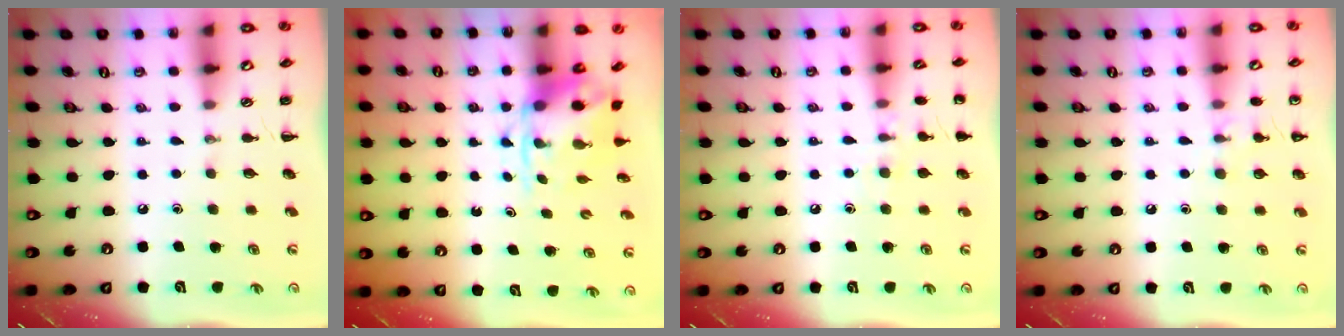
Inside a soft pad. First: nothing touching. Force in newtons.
{"total": 4.0, "press": 3.9, "slide": 0.9}
{"total": 7.3, "press": 7.0, "slide": 2.0}
{"total": 8.1, "press": 7.8, "slide": 2.1}